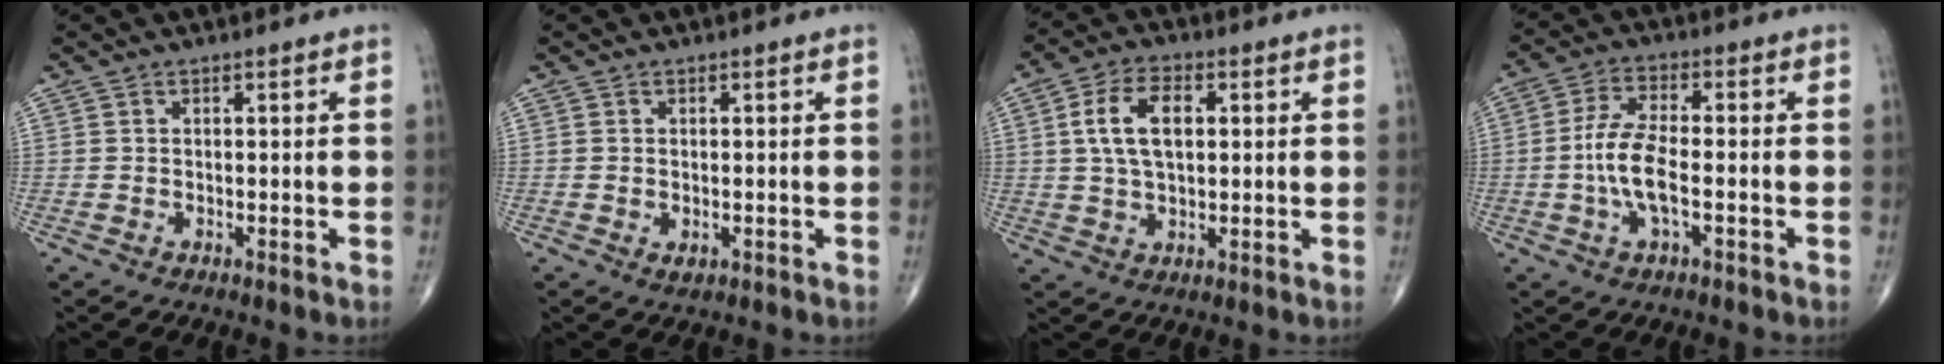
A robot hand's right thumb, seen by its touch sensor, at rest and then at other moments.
{"total": 1.5, "force": [-0.3, 1.0, 1.1], "torque": [-0.017, -0.004, -0.001]}
{"total": 9.4, "force": [1.9, 5.3, 7.6], "torque": [-0.132, 0.005, 0.033]}
{"total": 8.4, "force": [-1.7, 3.1, 7.7], "torque": [-0.167, 0.015, -0.035]}